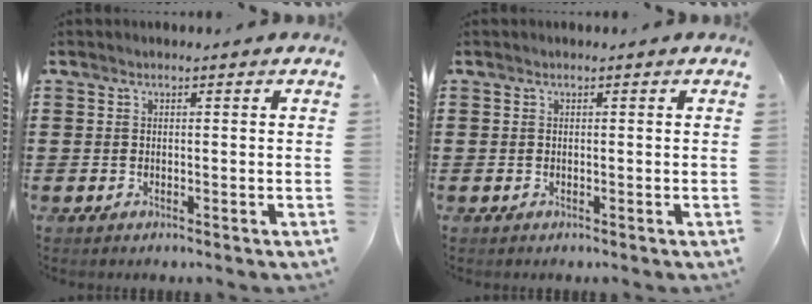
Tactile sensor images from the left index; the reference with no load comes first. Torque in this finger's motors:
{"motor_torque": [-0.01, 0.02, 0.01, 0.00]}